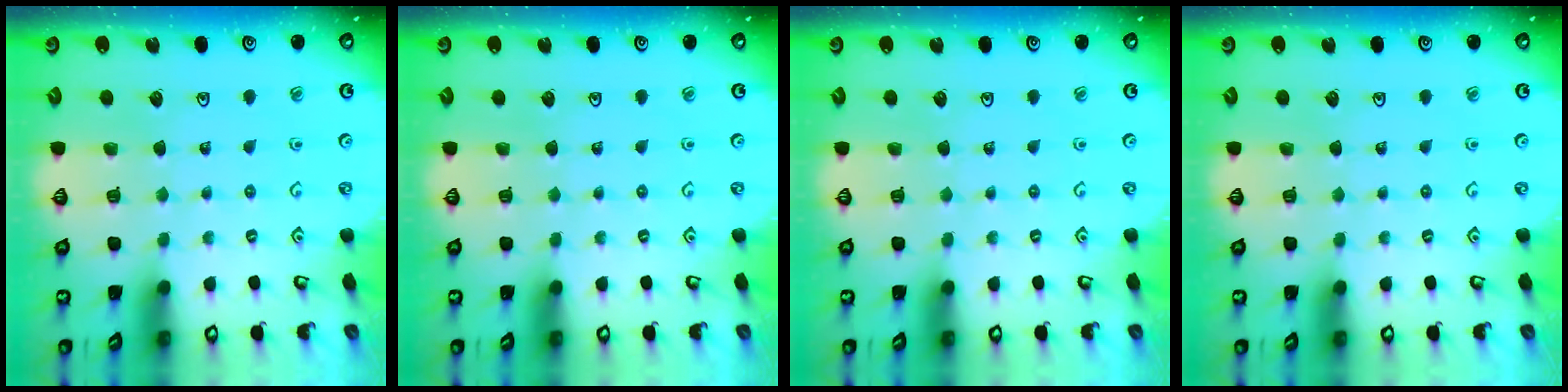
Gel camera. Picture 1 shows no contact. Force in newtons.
{"total": 0.0}
{"total": 0.0}
{"total": 0.0}